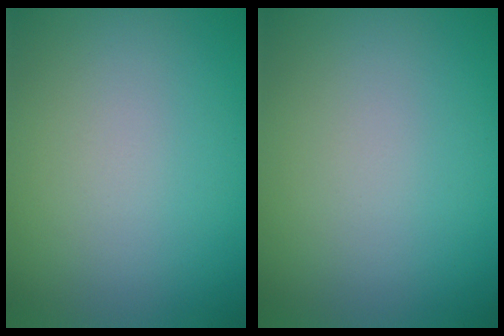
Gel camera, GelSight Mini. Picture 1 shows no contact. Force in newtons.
{"total": 0.0}